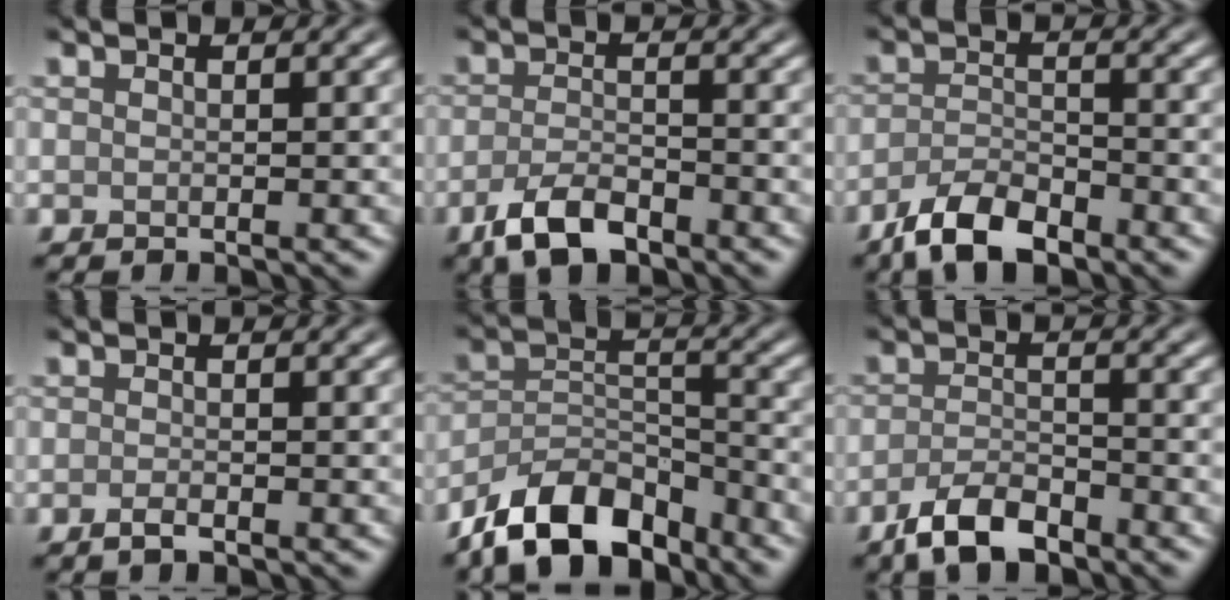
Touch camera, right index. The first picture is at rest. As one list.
[{"total": 4.2, "force": [-2.7, 1.7, 2.7], "torque": [-0.052, -0.004, -0.056]}, {"total": 4.9, "force": [-3.6, 1.9, 2.7], "torque": [-0.047, -0.007, -0.071]}, {"total": 0.9, "force": [-0.6, 0.2, 0.7], "torque": [-0.012, -0.001, -0.011]}, {"total": 8.6, "force": [-6.7, 3.6, 4.0], "torque": [-0.063, -0.004, -0.133]}, {"total": 4.3, "force": [-3.0, 1.6, 2.5], "torque": [-0.047, -0.003, -0.062]}]